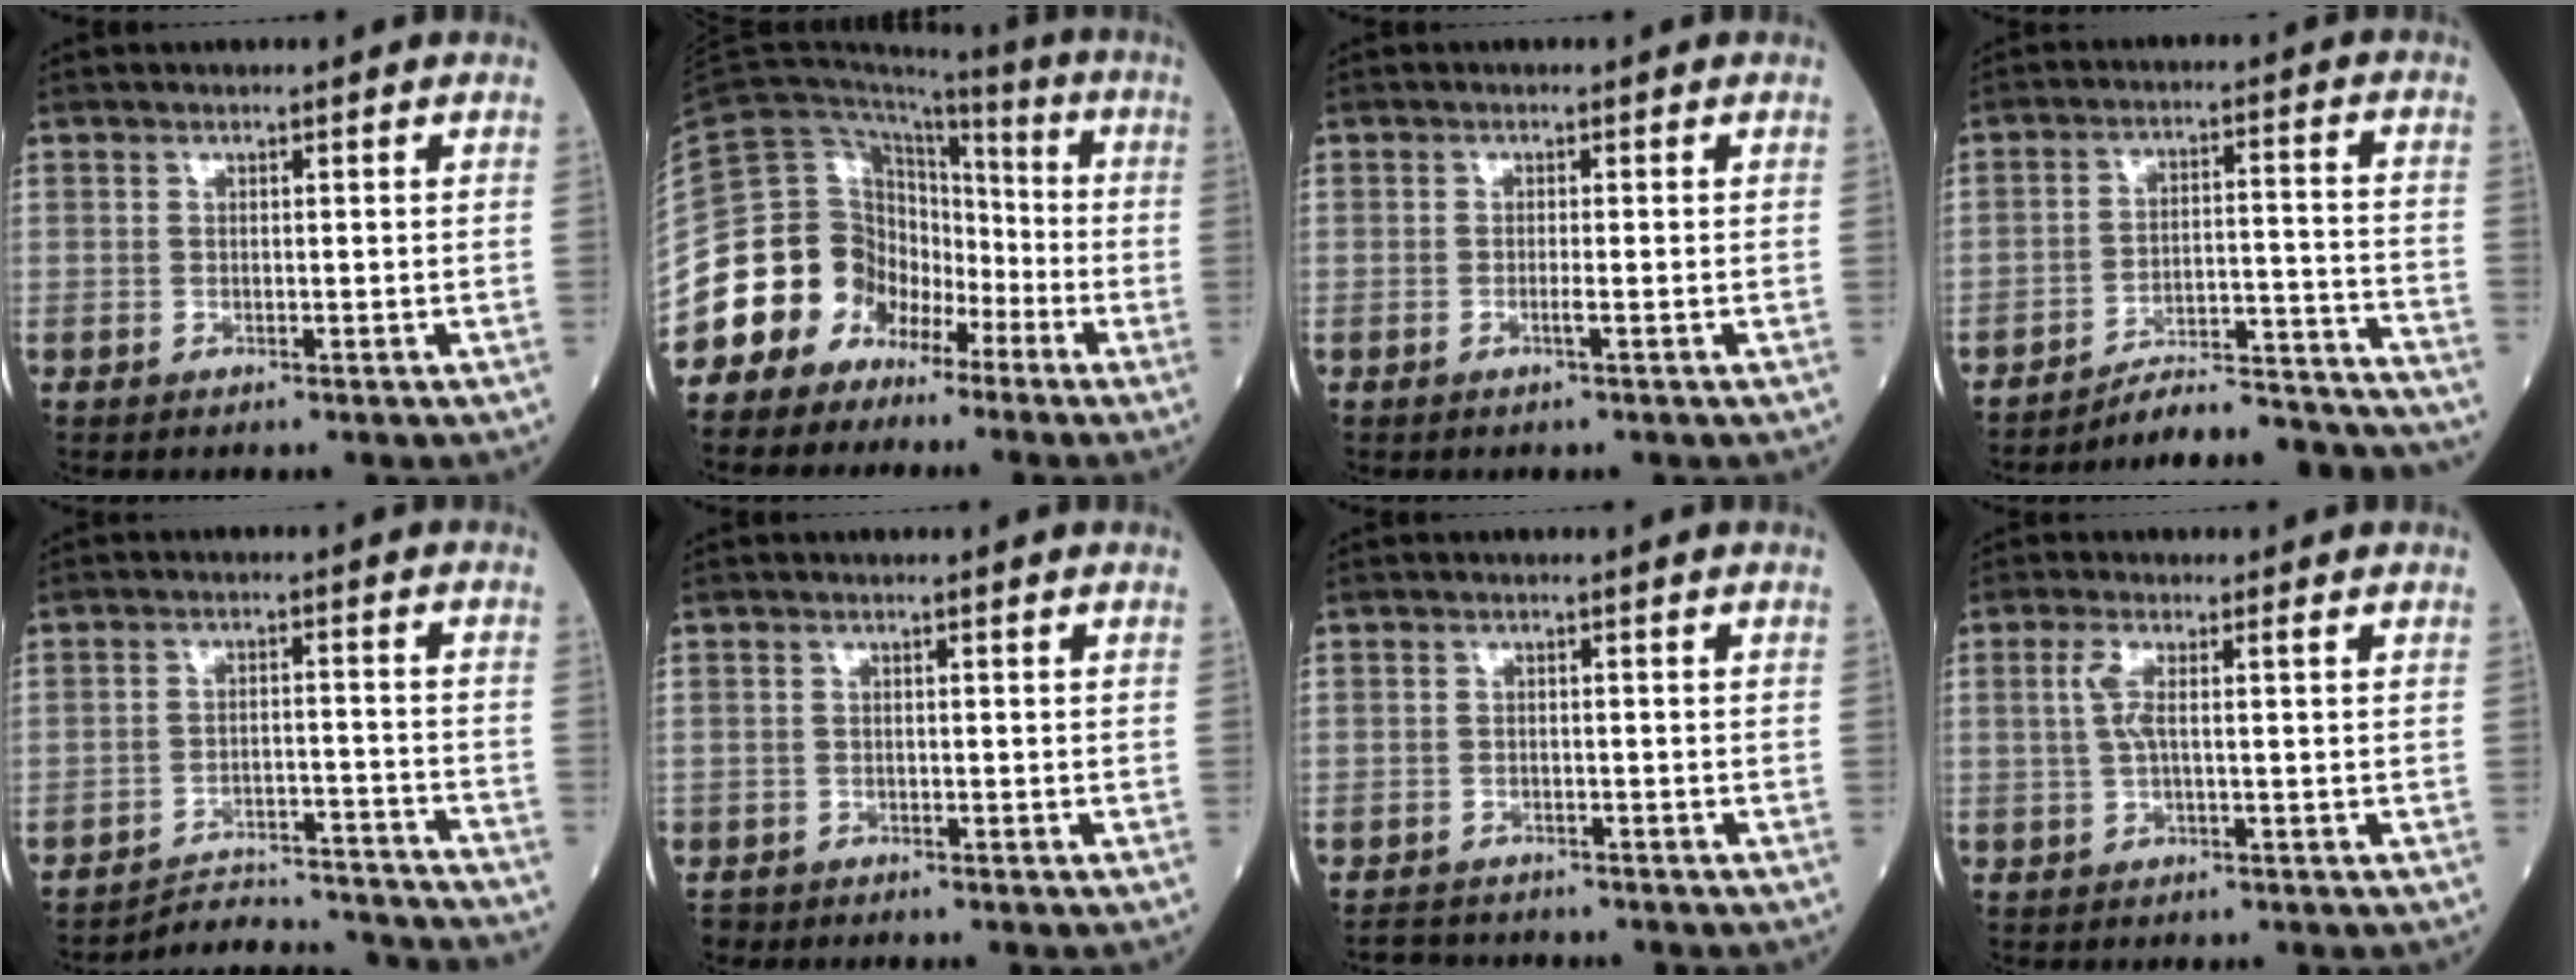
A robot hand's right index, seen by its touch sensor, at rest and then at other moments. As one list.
[{"total": 13.0, "force": [-7.8, 10.2, 2.1], "torque": [-0.039, 0.098, -0.136]}, {"total": 1.0, "force": [-0.5, -0.2, 0.8], "torque": [-0.018, 0.000, -0.010]}, {"total": 19.2, "force": [-18.8, 0.5, 4.0], "torque": [-0.037, 0.016, -0.258]}, {"total": 13.8, "force": [-13.8, 0.0, 1.0], "torque": [-0.001, 0.017, -0.185]}, {"total": 0.0}, {"total": 3.7, "force": [-3.2, 1.7, -0.2], "torque": [0.004, -0.002, -0.056]}, {"total": 2.8, "force": [0.3, 0.3, 2.7], "torque": [-0.067, 0.010, 0.006]}]